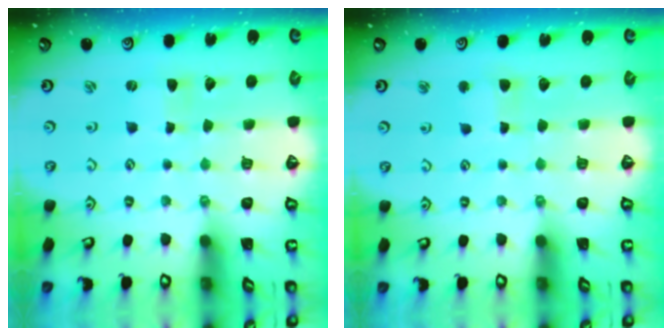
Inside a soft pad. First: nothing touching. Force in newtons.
{"total": 3.9, "press": 3.8, "slide": 0.4}